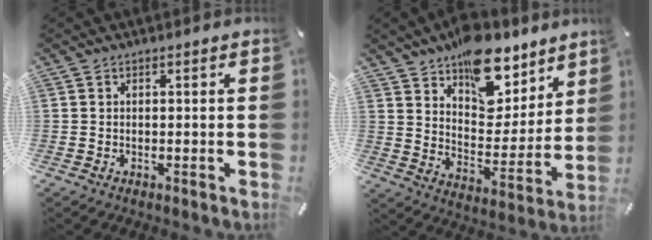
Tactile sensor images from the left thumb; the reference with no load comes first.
{"total": 16.4, "force": [12.1, 8.8, 6.9], "torque": [-0.087, -0.097, 0.217]}